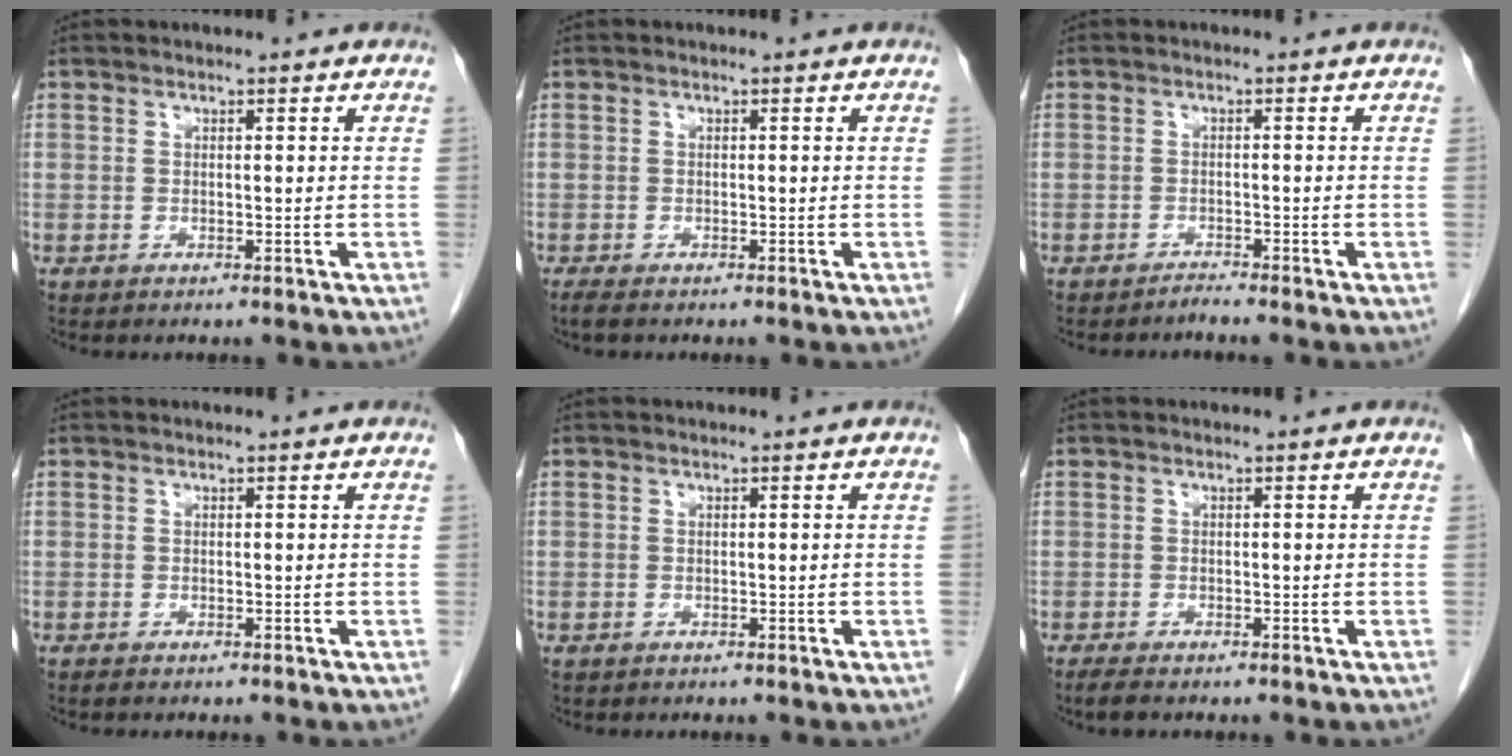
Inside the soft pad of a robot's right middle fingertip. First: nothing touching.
{"total": 1.2, "force": [-1.0, 0.2, 0.7], "torque": [-0.021, -0.006, -0.017]}
{"total": 1.0, "force": [-1.0, -0.3, 0.0], "torque": [-0.002, -0.004, -0.016]}
{"total": 0.0}
{"total": 0.0}
{"total": 1.7, "force": [-1.3, 0.4, 1.0], "torque": [-0.028, -0.007, -0.022]}